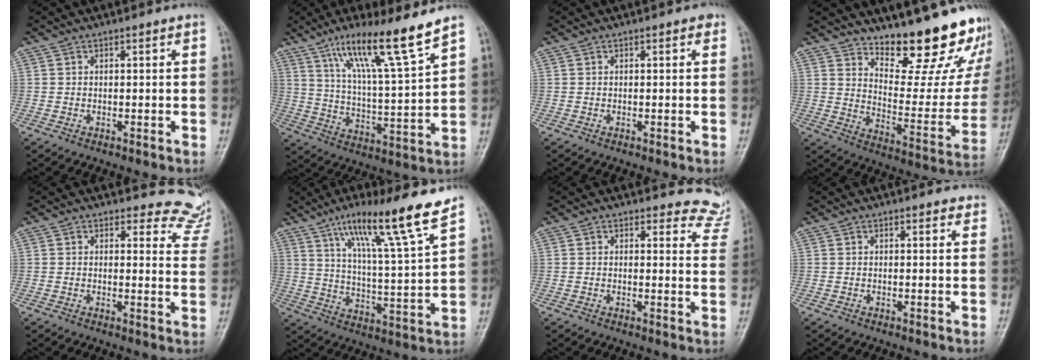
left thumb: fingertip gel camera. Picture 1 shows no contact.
{"total": 14.8, "force": [10.1, 0.6, 10.9], "torque": [-0.184, -0.053, 0.179]}
{"total": 0.6, "force": [0.2, 0.3, 0.4], "torque": [0.001, 0.001, -0.003]}
{"total": 21.3, "force": [17.1, 6.7, 10.7], "torque": [-0.104, -0.143, 0.232]}
{"total": 9.6, "force": [9.1, 3.0, -1.0], "torque": [0.070, -0.081, 0.060]}
{"total": 16.0, "force": [10.9, 0.2, 11.8], "torque": [-0.183, -0.057, 0.177]}
{"total": 8.1, "force": [7.6, 2.7, -0.8], "torque": [0.065, -0.057, 0.045]}
{"total": 1.9, "force": [1.6, 0.7, 0.6], "torque": [0.005, -0.004, 0.012]}